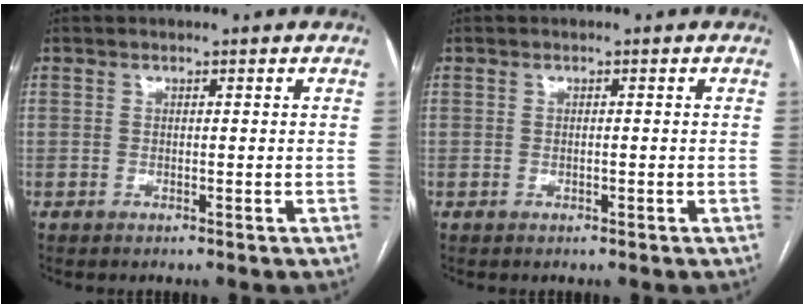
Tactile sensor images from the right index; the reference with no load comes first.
{"total": 0.0}